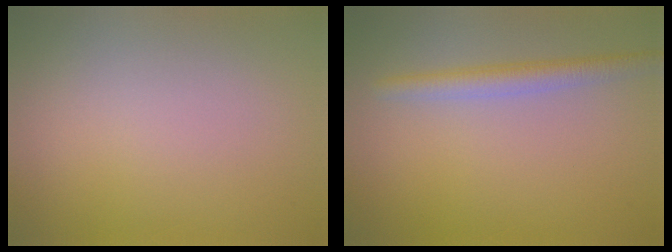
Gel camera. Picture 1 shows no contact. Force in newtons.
{"total": 2.7, "press": 2.7, "slide": 0.2}